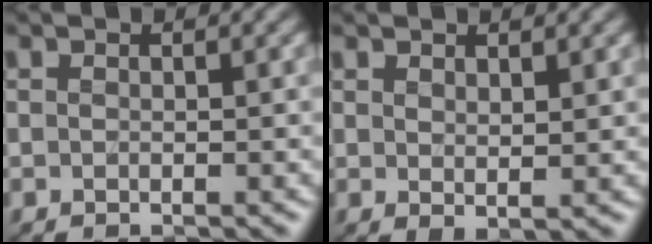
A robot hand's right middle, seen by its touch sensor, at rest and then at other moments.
{"total": 1.5, "force": [1.0, 0.3, 1.0], "torque": [-0.020, -0.004, 0.023]}